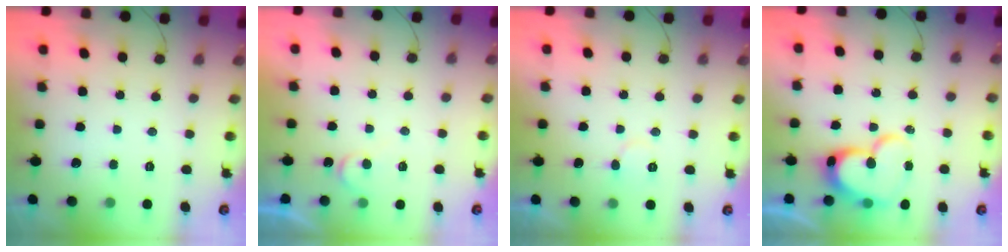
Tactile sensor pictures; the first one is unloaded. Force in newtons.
{"total": 4.0, "press": 4.0, "slide": 0.3}
{"total": 5.7, "press": 5.7, "slide": 0.5}
{"total": 16.2, "press": 16.1, "slide": 1.4}